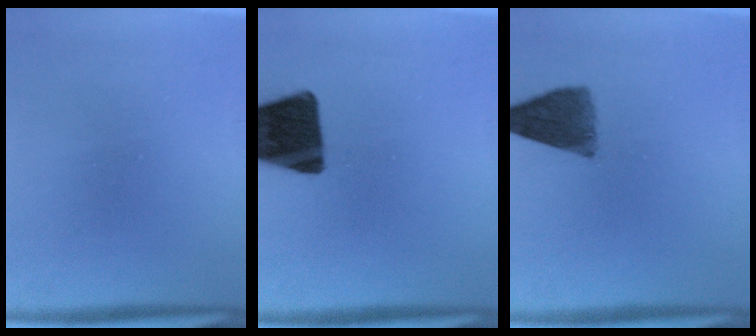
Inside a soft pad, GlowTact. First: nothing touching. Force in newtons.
{"total": 15.9}
{"total": 7.1}